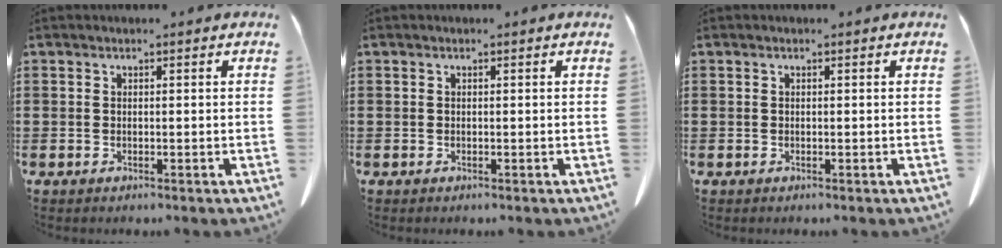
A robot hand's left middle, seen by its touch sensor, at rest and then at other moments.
{"total": 0.0}
{"total": 0.0}